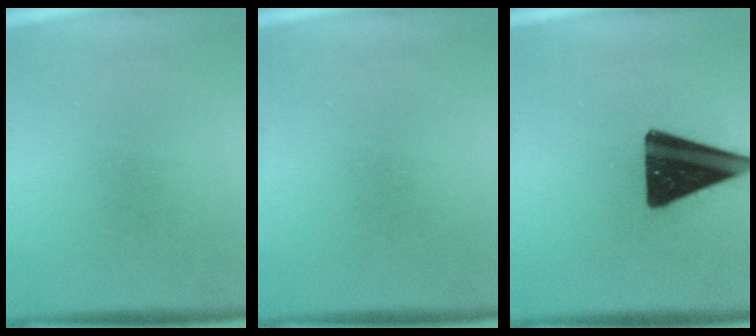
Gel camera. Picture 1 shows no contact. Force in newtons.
{"total": 0.0}
{"total": 18.6}